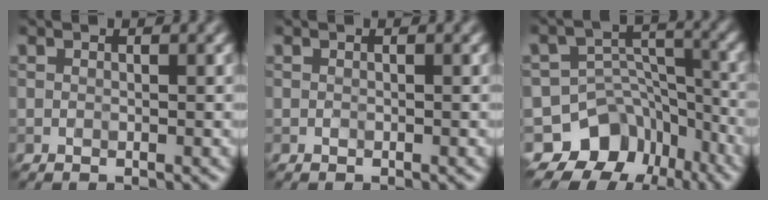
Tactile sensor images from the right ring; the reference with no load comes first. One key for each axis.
{"total": 0.0}
{"total": 9.6, "fx": -6.6, "fy": 6.7, "fz": 1.8, "tx": -0.011, "ty": 0.014, "tz": -0.094}